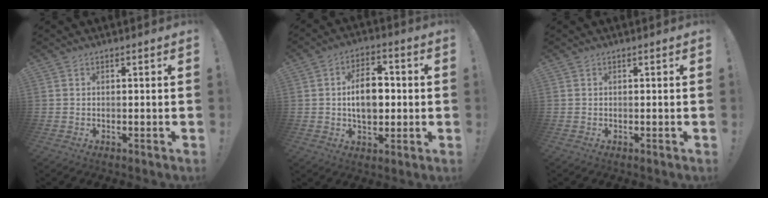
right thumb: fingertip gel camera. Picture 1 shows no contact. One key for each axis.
{"total": 11.7, "fx": 0.1, "fy": 7.6, "fz": 8.9, "tx": -0.143, "ty": 0.011, "tz": 0.003}
{"total": 0.0}